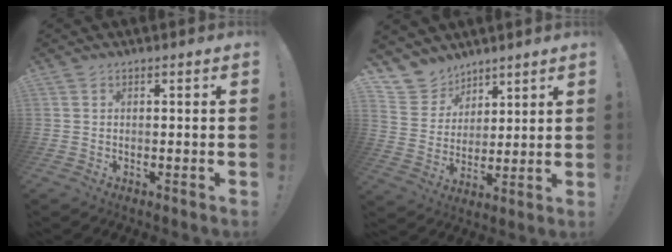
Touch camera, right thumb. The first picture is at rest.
{"total": 9.3, "force": [7.0, 6.2, 0.4], "torque": [-0.023, -0.059, 0.142]}